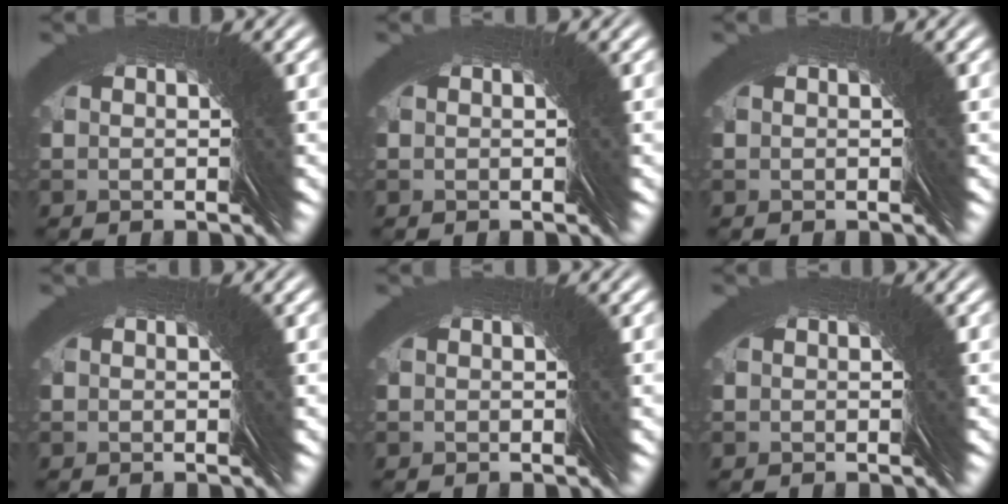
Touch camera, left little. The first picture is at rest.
{"total": 0.0}
{"total": 0.0}
{"total": 0.0}
{"total": 0.0}
{"total": 0.0}